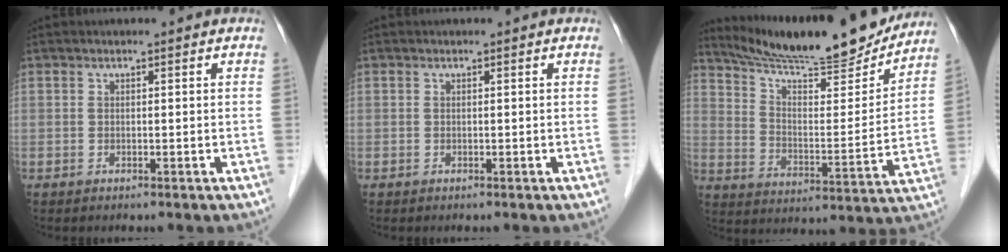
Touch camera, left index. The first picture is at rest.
{"total": 0.0}
{"total": 21.0, "force": [19.1, 2.1, 8.4], "torque": [-0.140, -0.026, 0.284]}